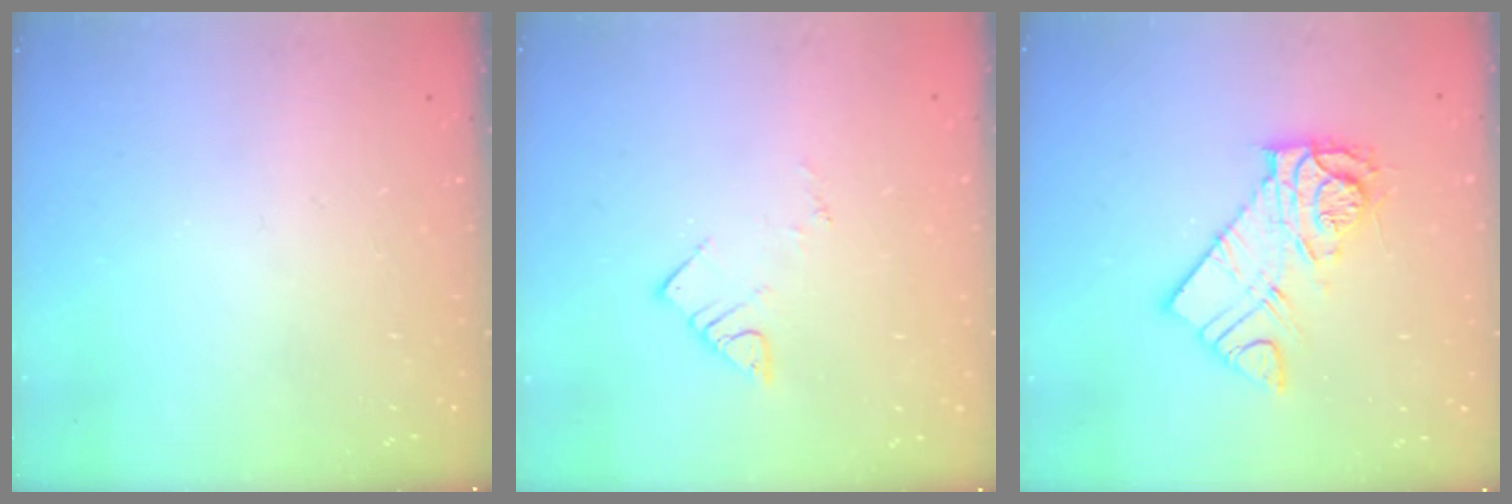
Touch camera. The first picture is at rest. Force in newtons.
{"total": 4.2, "press": 4.1, "slide": 0.5}
{"total": 11.0, "press": 10.9, "slide": 1.1}